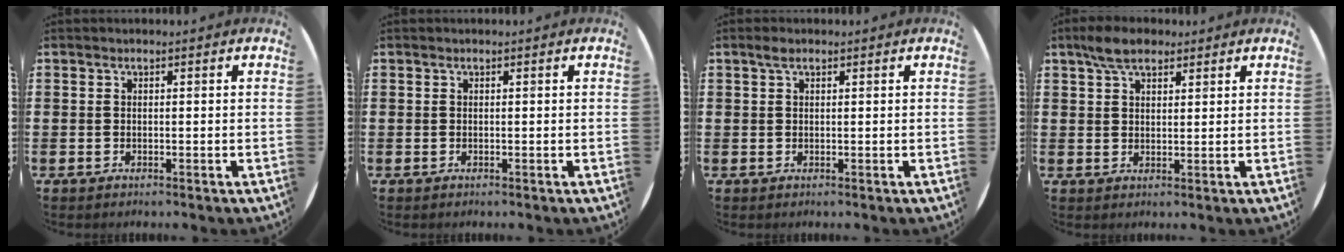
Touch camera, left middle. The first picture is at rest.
{"total": 0.0}
{"total": 1.1, "force": [0.6, 0.6, 0.7], "torque": [-0.008, 0.002, 0.009]}
{"total": 4.6, "force": [3.5, 2.1, 2.0], "torque": [-0.039, 0.004, 0.065]}